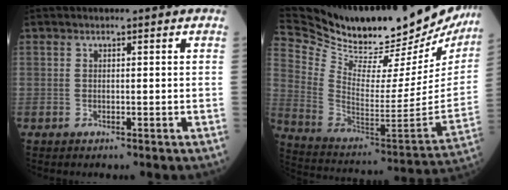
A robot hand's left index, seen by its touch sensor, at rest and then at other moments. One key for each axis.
{"total": 35.2, "fx": 30.9, "fy": 7.0, "fz": 15.4, "tx": -0.282, "ty": -0.082, "tz": 0.440}